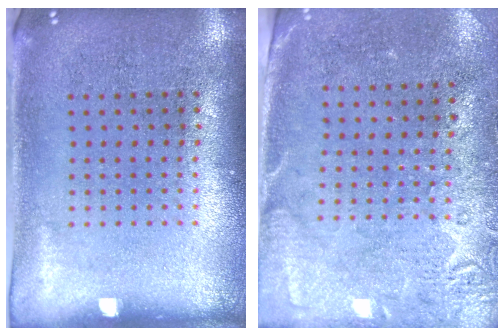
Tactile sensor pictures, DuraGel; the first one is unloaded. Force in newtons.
{"total": 2.7, "press": 2.3, "slide": 1.5}